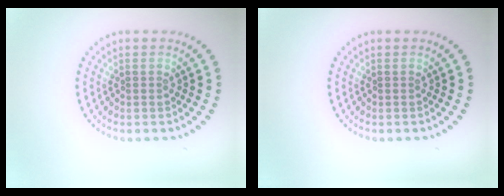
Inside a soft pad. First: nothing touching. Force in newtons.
{"total": 0.0}